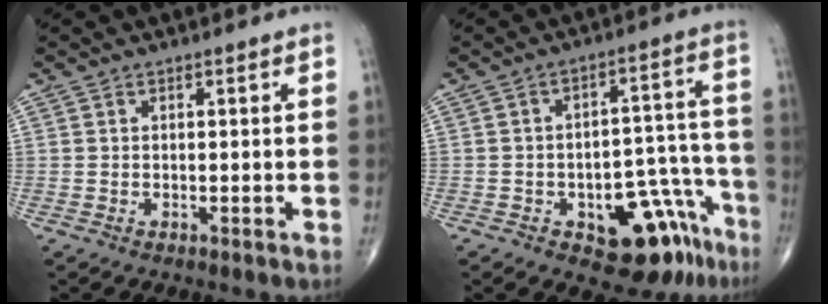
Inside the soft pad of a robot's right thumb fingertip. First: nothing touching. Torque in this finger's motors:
{"motor_torque": [3.29, 1.25, 0.56, -0.87, 0.02]}